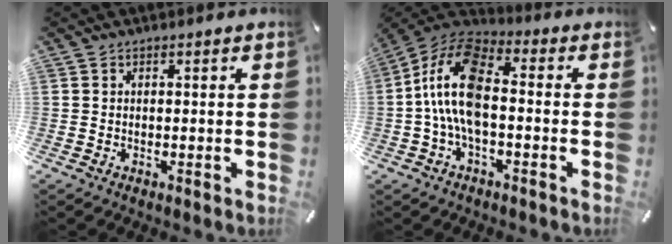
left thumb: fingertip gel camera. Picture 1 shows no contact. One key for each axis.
{"total": 14.1, "fx": -1.6, "fy": 7.0, "fz": 12.1, "tx": -0.256, "ty": 0.009, "tz": -0.030}